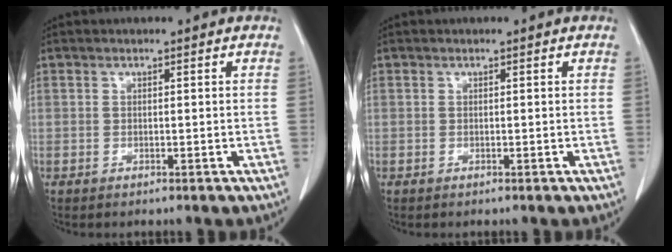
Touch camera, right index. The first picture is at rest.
{"total": 0.0}